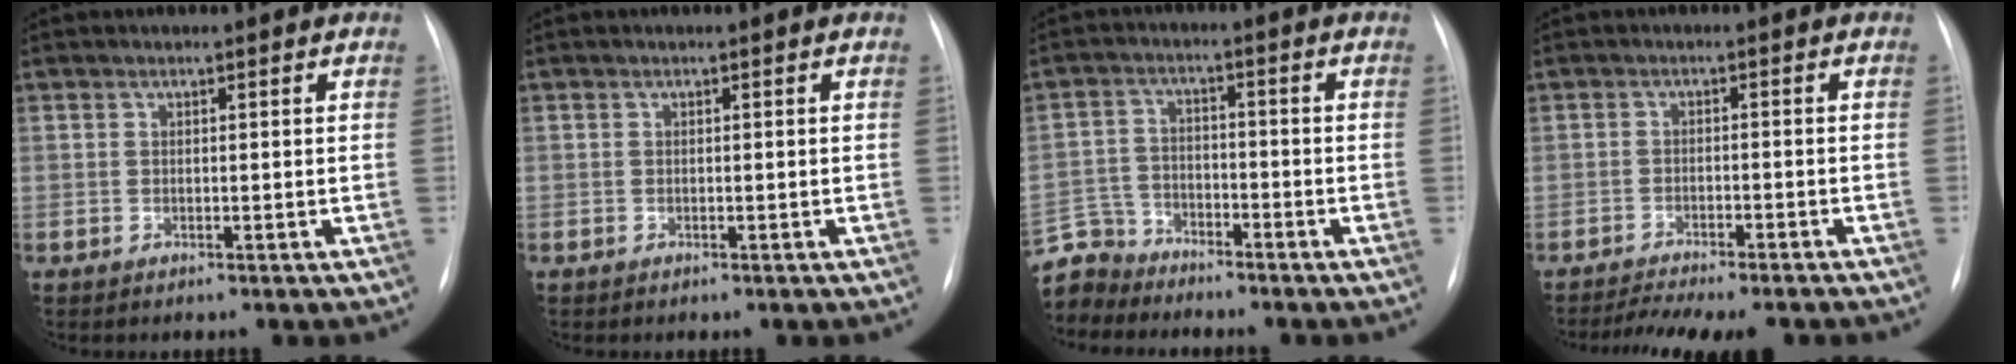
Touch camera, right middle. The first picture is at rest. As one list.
[{"total": 0.0}, {"total": 7.8, "force": [-7.3, 2.6, -0.4], "torque": [0.001, 0.006, -0.148]}, {"total": 11.2, "force": [-9.9, 1.3, 4.9], "torque": [-0.067, -0.005, -0.133]}]